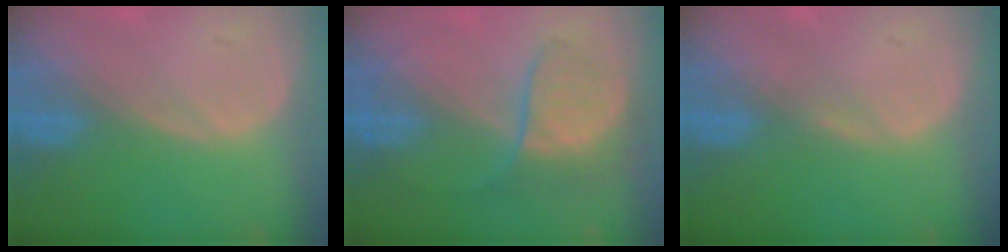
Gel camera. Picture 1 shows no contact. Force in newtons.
{"total": 6.6, "press": 6.2, "slide": 2.3}
{"total": 0.7, "press": 0.7, "slide": 0.2}